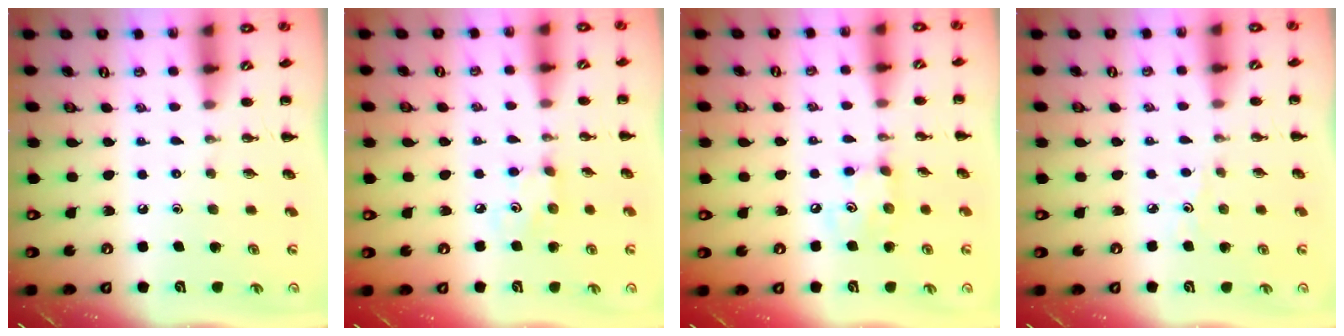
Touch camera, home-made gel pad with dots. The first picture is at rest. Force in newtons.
{"total": 3.1, "press": 3.0, "slide": 0.7}
{"total": 4.9, "press": 4.9, "slide": 0.5}
{"total": 2.2, "press": 2.0, "slide": 0.9}